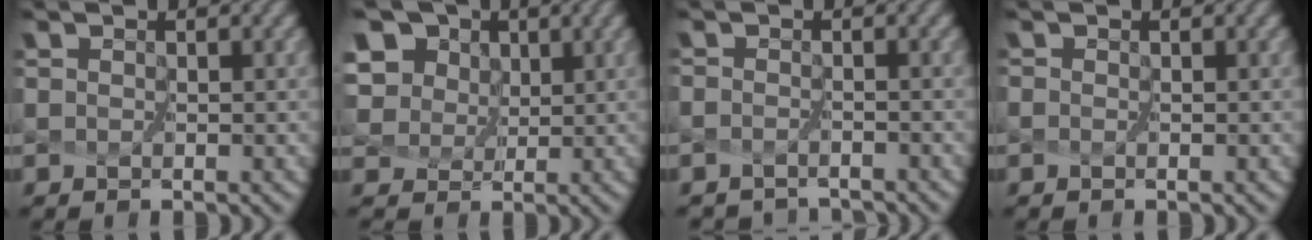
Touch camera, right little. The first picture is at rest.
{"total": 9.6, "force": [5.7, 6.5, 4.3], "torque": [-0.109, 0.024, 0.103]}
{"total": 2.4, "force": [-2.3, 0.0, -0.5], "torque": [0.012, -0.009, -0.040]}
{"total": 0.0}